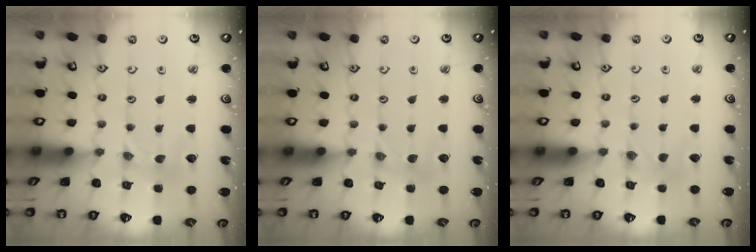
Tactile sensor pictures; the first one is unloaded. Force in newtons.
{"total": 0.8, "press": 0.8, "slide": 0.2}
{"total": 0.6, "press": 0.6, "slide": 0.2}